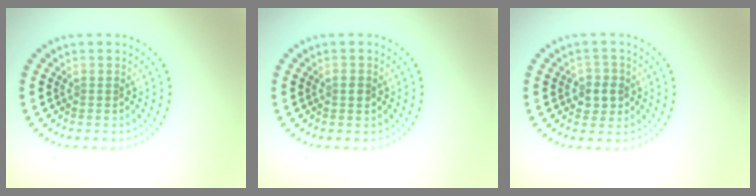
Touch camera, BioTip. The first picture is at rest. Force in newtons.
{"total": 0.9, "press": 0.9, "slide": 0.1}
{"total": 2.1, "press": 2.0, "slide": 0.8}